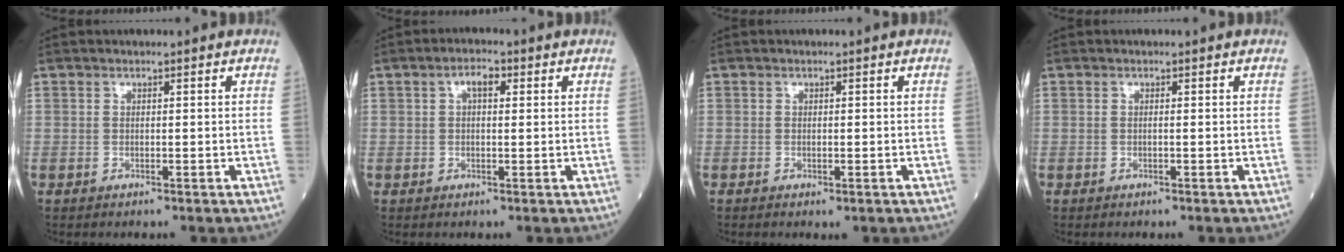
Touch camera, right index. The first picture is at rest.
{"total": 2.8, "force": [0.9, 1.2, 2.4], "torque": [-0.047, 0.012, 0.014]}
{"total": 1.0, "force": [-0.5, 0.4, 0.8], "torque": [-0.016, -0.004, -0.001]}
{"total": 0.0}